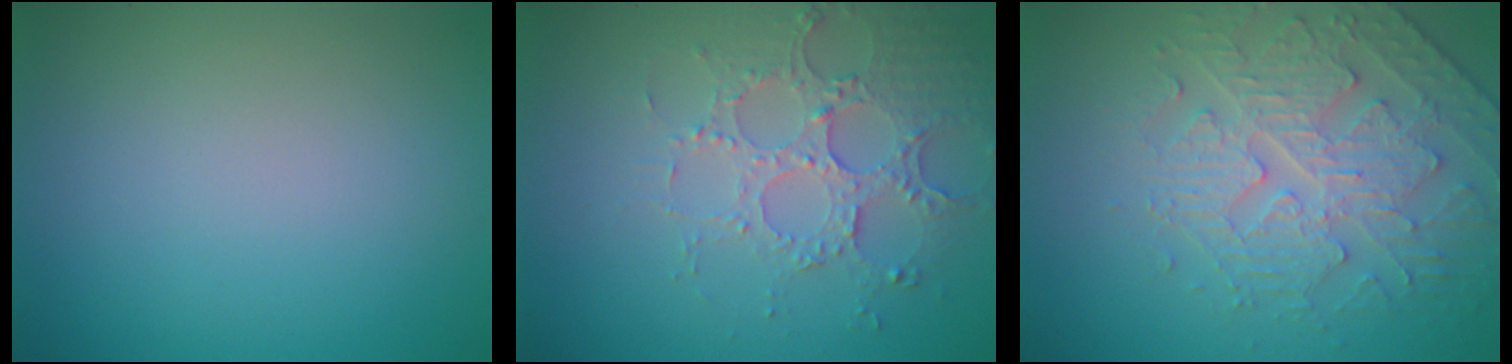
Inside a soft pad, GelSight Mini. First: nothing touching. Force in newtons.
{"total": 4.2, "press": 3.9, "slide": 1.6}
{"total": 4.4, "press": 4.1, "slide": 1.6}